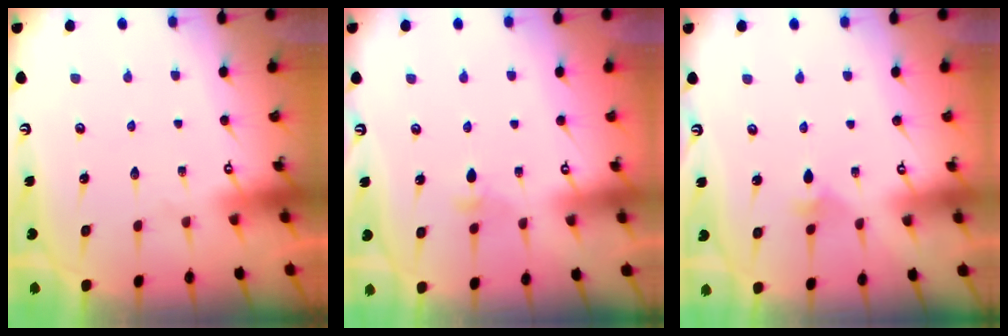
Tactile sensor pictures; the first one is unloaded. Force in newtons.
{"total": 3.4, "press": 3.3, "slide": 0.6}
{"total": 2.8, "press": 2.7, "slide": 0.7}